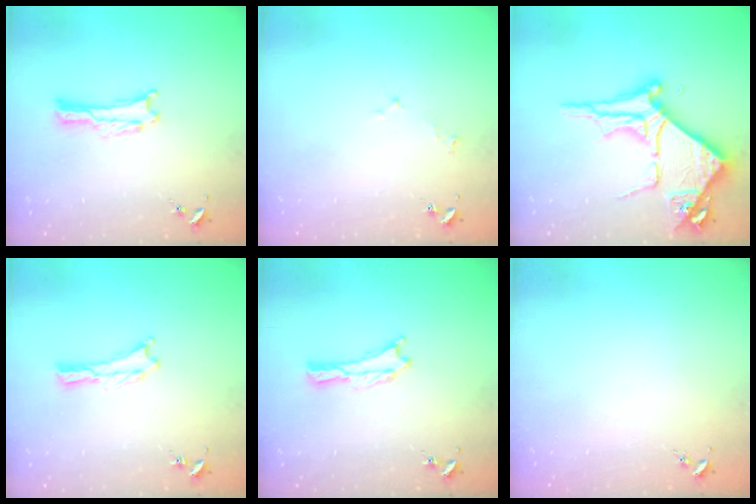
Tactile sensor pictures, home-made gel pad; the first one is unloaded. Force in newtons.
{"total": 1.6, "press": 1.5, "slide": 0.3}
{"total": 8.8, "press": 8.7, "slide": 0.9}
{"total": 0.0}
{"total": 0.0}
{"total": 0.0}